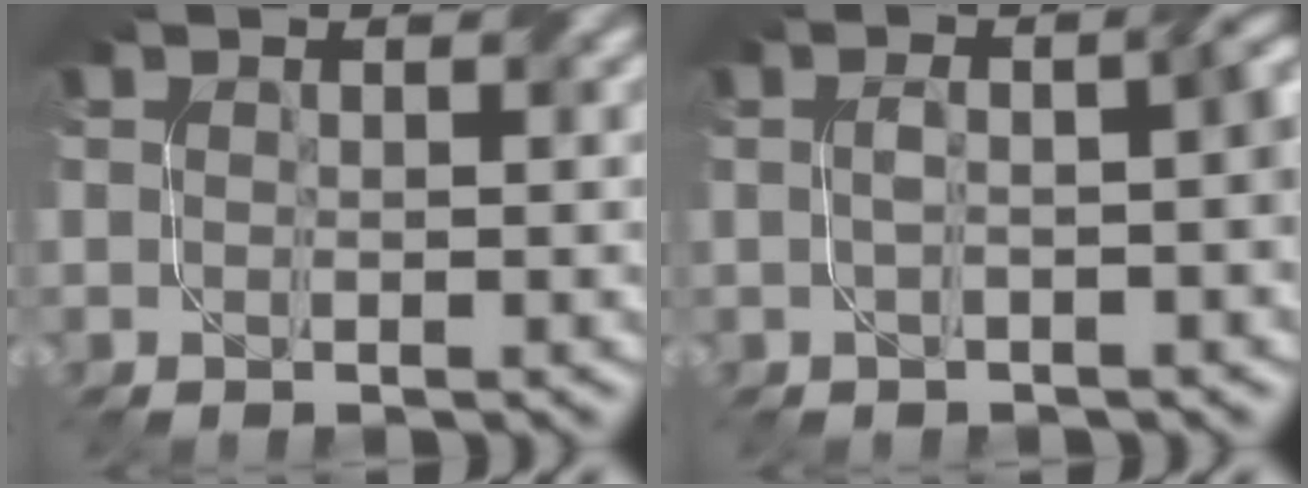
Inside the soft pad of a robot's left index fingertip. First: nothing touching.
{"total": 4.8, "force": [-0.3, 1.7, 4.5], "torque": [-0.062, 0.008, -0.002]}